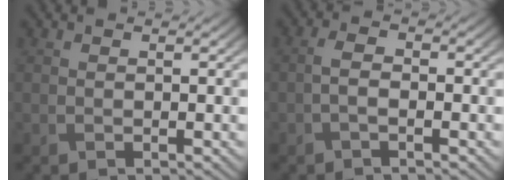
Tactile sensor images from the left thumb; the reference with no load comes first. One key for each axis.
{"total": 1.8, "fx": -0.7, "fy": 0.8, "fz": 1.5, "tx": -0.034, "ty": 0.004, "tz": -0.017}